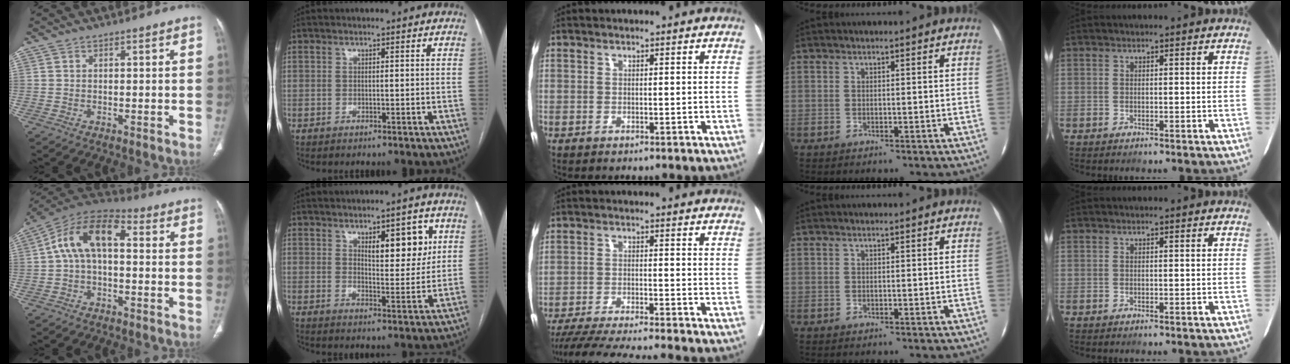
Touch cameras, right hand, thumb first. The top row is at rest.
{"thumb": {"total": 12.2, "force": [1.0, 6.9, 9.9], "torque": [-0.167, 0.041, 0.004]}, "index": {"total": 7.8, "force": [3.3, 2.6, 6.5], "torque": [-0.093, 0.000, 0.050]}, "middle": {"total": 14.1, "force": [-12.6, -1.4, 6.2], "torque": [-0.086, -0.032, -0.201]}}